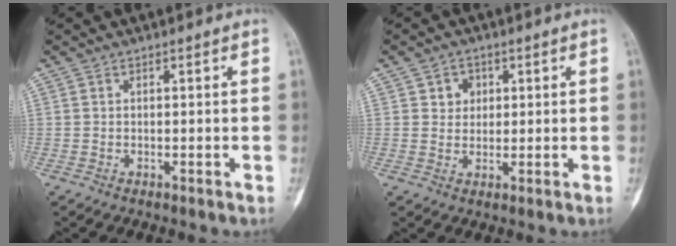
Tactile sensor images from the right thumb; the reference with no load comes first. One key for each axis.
{"total": 3.6, "fx": 1.2, "fy": 3.1, "fz": 1.3, "tx": 0.000, "ty": -0.002, "tz": 0.018}